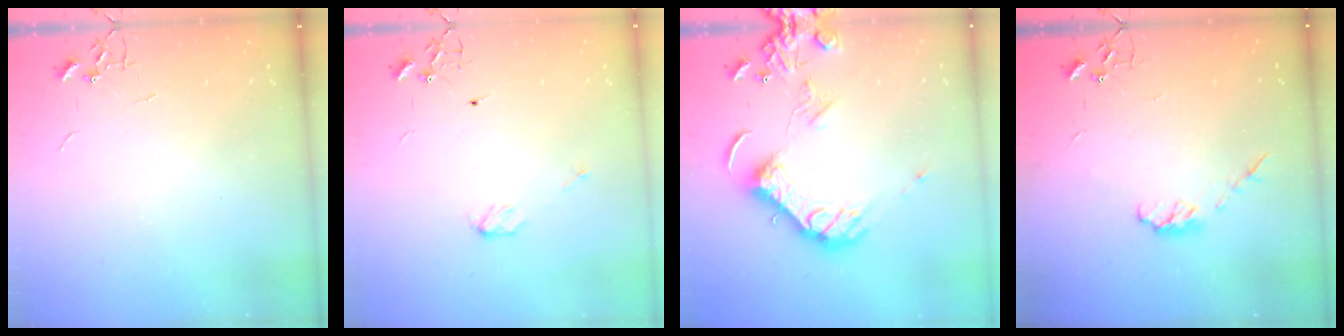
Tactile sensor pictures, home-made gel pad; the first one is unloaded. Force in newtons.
{"total": 3.8, "press": 3.8, "slide": 0.5}
{"total": 15.3, "press": 15.2, "slide": 2.3}
{"total": 5.8, "press": 5.8, "slide": 0.4}